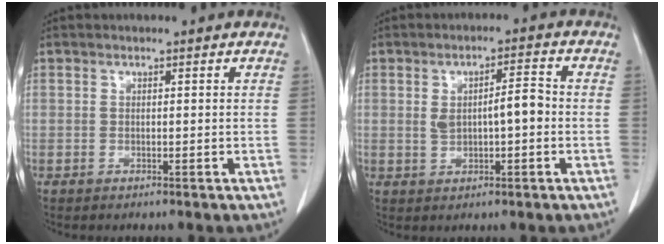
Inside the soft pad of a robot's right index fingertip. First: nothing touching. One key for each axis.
{"total": 5.4, "fx": 0.0, "fy": 1.6, "fz": 5.2, "tx": -0.092, "ty": 0.015, "tz": 0.005}